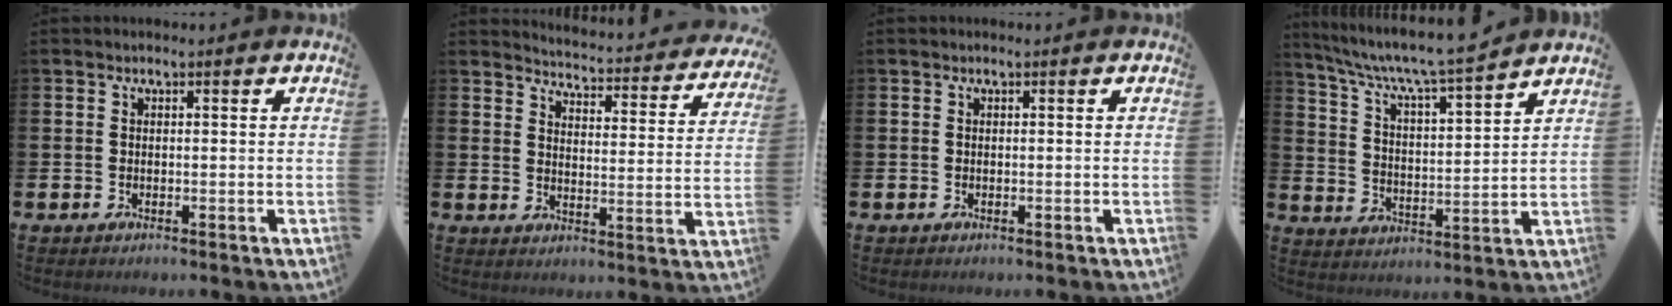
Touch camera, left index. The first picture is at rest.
{"total": 4.0, "force": [4.0, 0.2, 0.3], "torque": [-0.020, -0.039, 0.063]}
{"total": 0.0}
{"total": 7.1, "force": [6.8, -0.2, 2.3], "torque": [-0.075, -0.054, 0.114]}